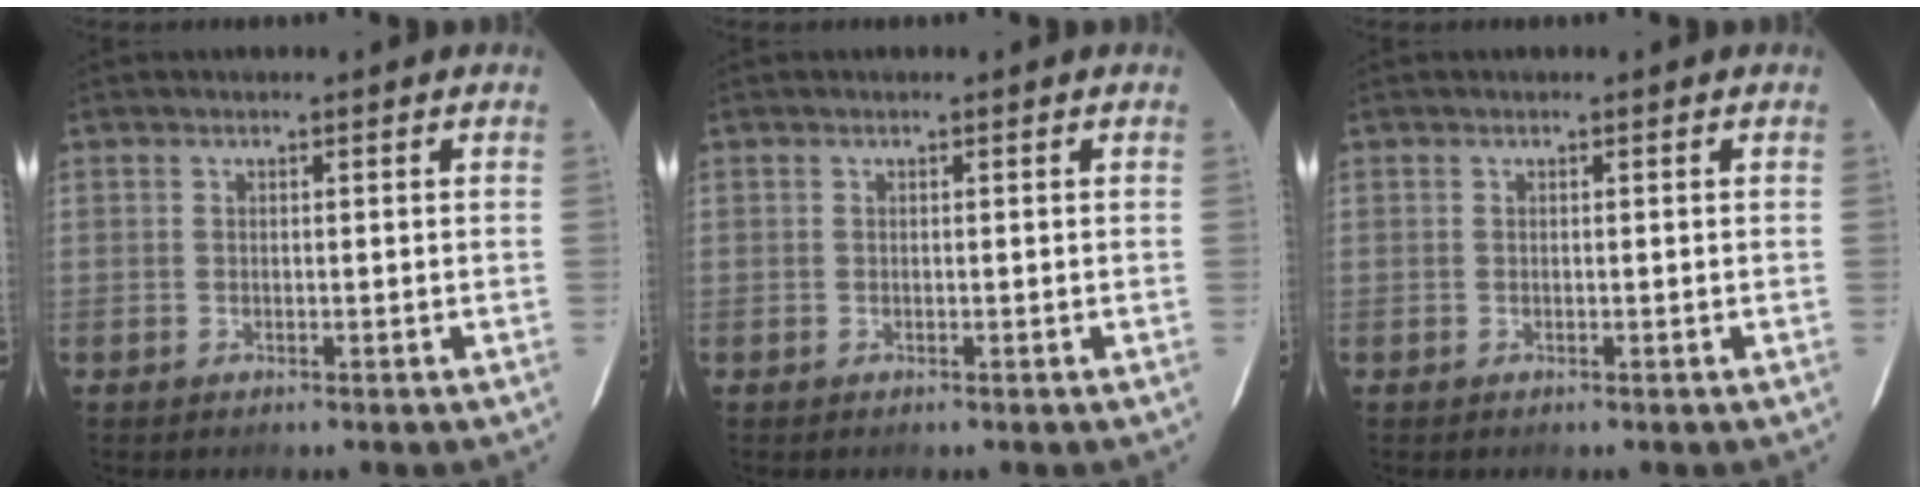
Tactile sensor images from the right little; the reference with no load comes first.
{"total": 0.0}
{"total": 0.0}